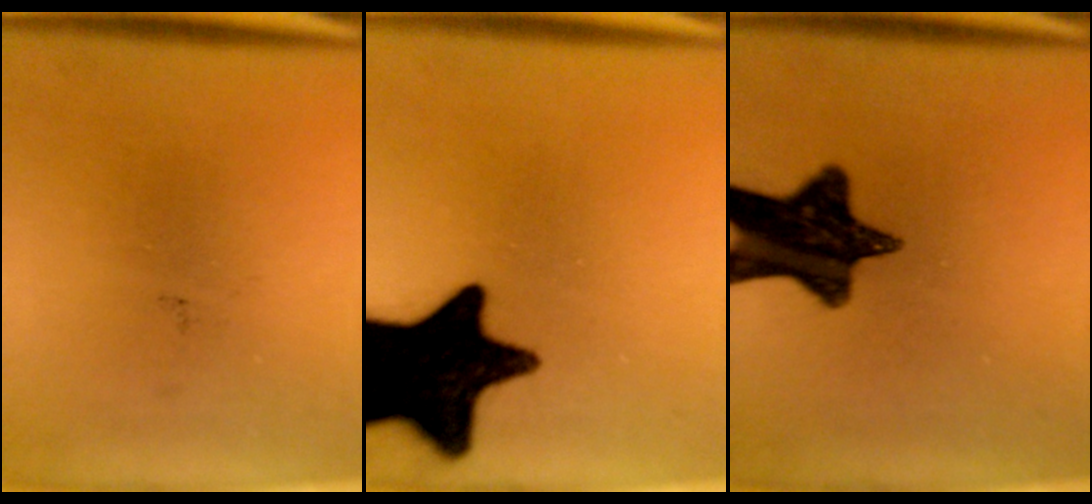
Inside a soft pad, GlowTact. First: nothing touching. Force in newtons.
{"total": 18.8}
{"total": 13.1}